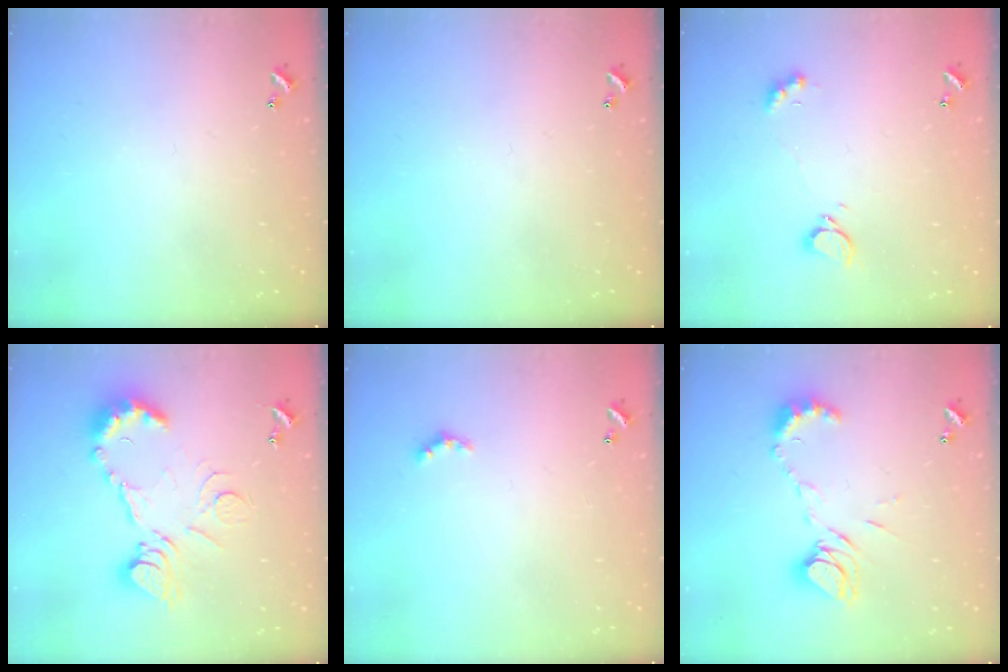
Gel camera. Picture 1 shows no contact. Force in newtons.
{"total": 0.0}
{"total": 2.5, "press": 2.4, "slide": 0.7}
{"total": 17.1, "press": 17.1, "slide": 1.6}
{"total": 2.4, "press": 2.4, "slide": 0.6}
{"total": 11.4, "press": 11.4, "slide": 1.0}